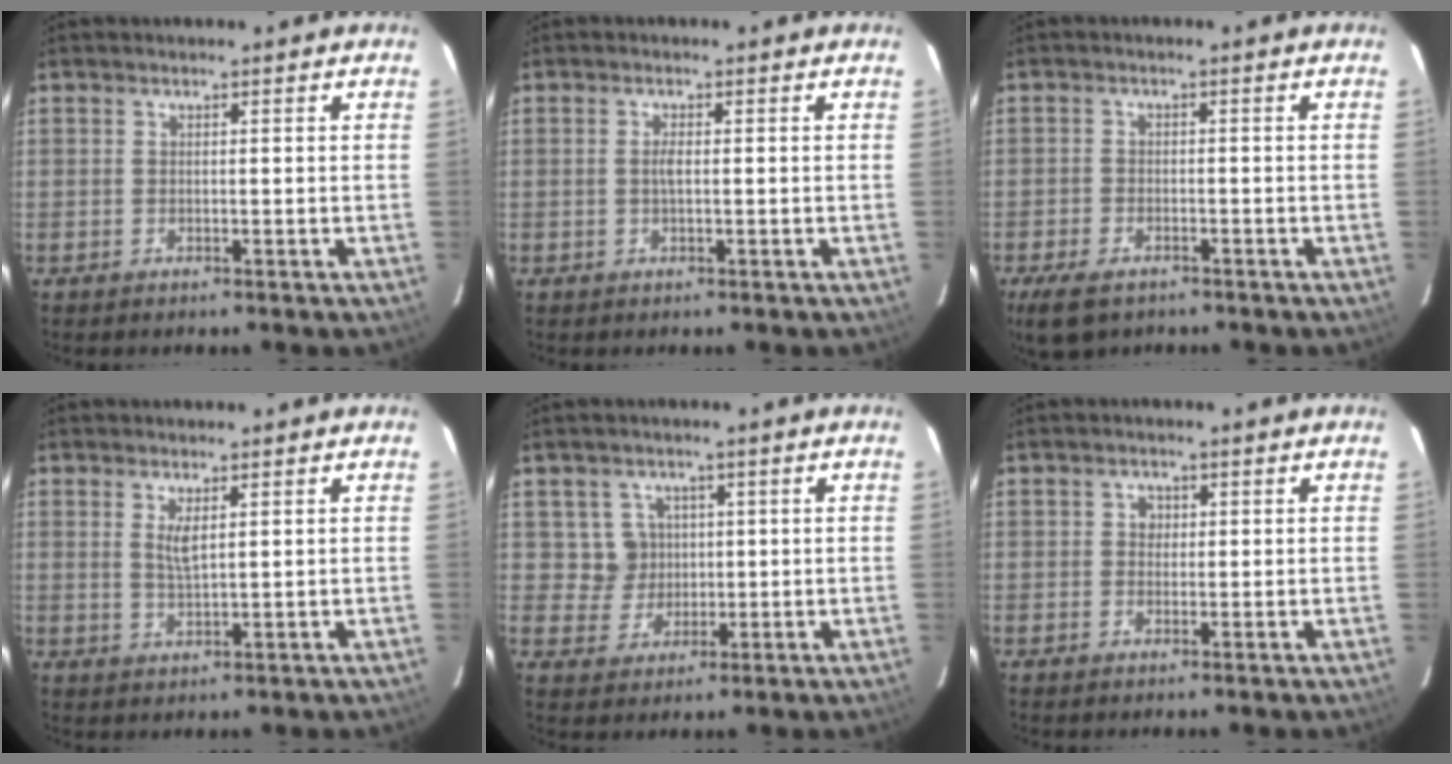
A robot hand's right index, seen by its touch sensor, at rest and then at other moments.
{"total": 1.4, "force": [-0.1, 0.4, 1.3], "torque": [-0.027, 0.001, -0.003]}
{"total": 6.7, "force": [-4.6, 3.4, 3.4], "torque": [-0.090, -0.015, -0.081]}
{"total": 2.9, "force": [1.1, 0.8, 2.6], "torque": [-0.048, -0.004, 0.020]}
{"total": 4.7, "force": [0.9, 4.6, 0.2], "torque": [-0.003, 0.015, 0.023]}
{"total": 1.7, "force": [0.2, 1.6, 0.4], "torque": [-0.003, 0.006, 0.002]}